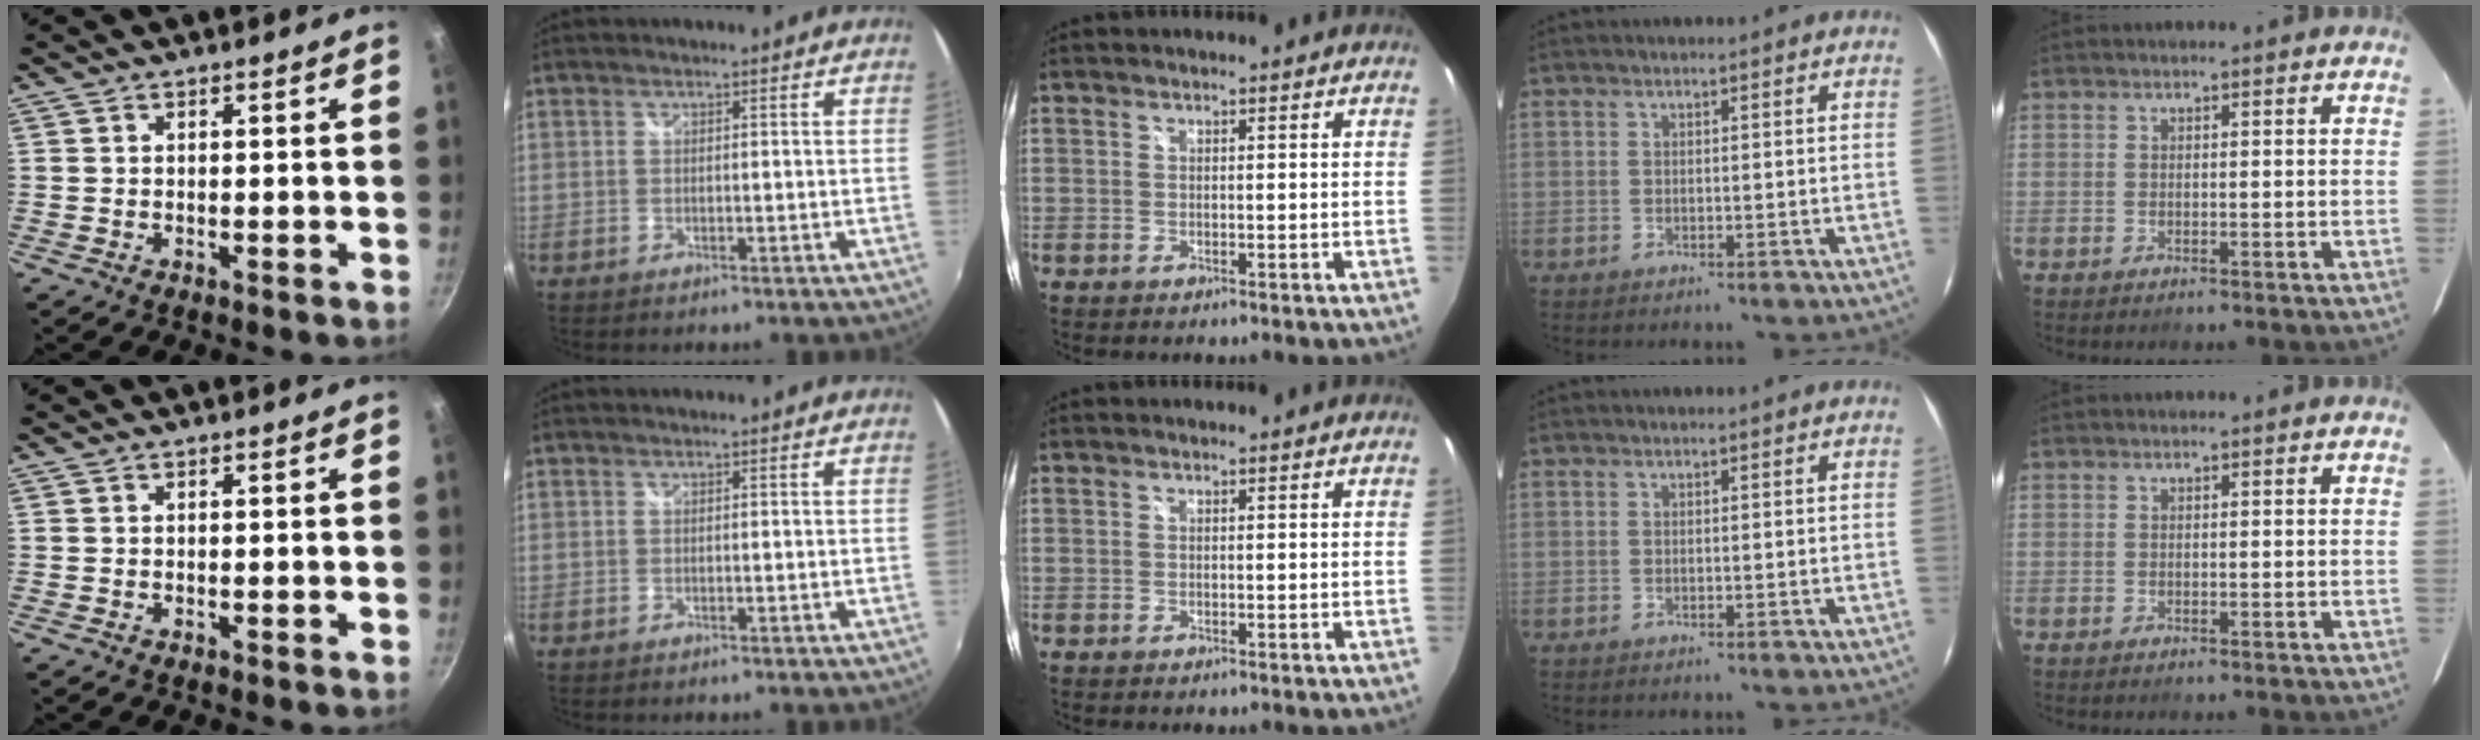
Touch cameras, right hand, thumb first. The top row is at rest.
{}